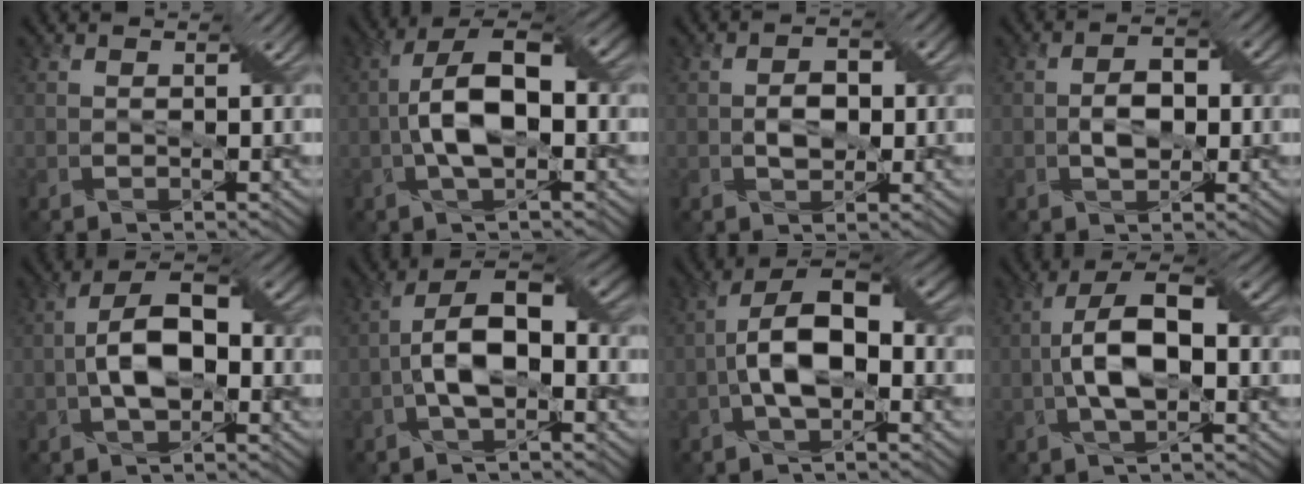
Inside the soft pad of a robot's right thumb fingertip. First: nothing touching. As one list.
[{"total": 8.5, "force": [-0.6, 3.8, 7.6], "torque": [-0.148, 0.011, -0.014]}, {"total": 2.3, "force": [0.0, 1.7, 1.6], "torque": [-0.025, 0.000, 0.002]}, {"total": 3.1, "force": [-0.3, 1.9, 2.3], "torque": [-0.040, 0.001, -0.004]}, {"total": 7.5, "force": [-0.7, 4.0, 6.3], "torque": [-0.119, 0.013, -0.016]}, {"total": 7.8, "force": [-1.2, 3.7, 6.8], "torque": [-0.129, 0.015, -0.025]}, {"total": 8.5, "force": [-1.0, 4.3, 7.3], "torque": [-0.136, 0.016, -0.023]}, {"total": 7.7, "force": [-0.5, 3.3, 7.0], "torque": [-0.139, 0.012, -0.011]}]